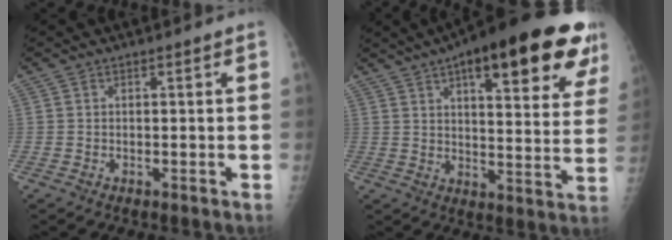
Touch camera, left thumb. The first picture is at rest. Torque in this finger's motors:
{"motor_torque": [0.76, 0.69, 1.75, -1.02, 0.16]}